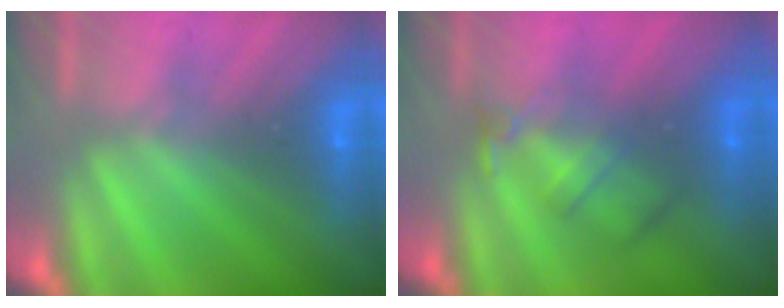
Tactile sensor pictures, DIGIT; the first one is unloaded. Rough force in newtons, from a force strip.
{"total": 2.4}